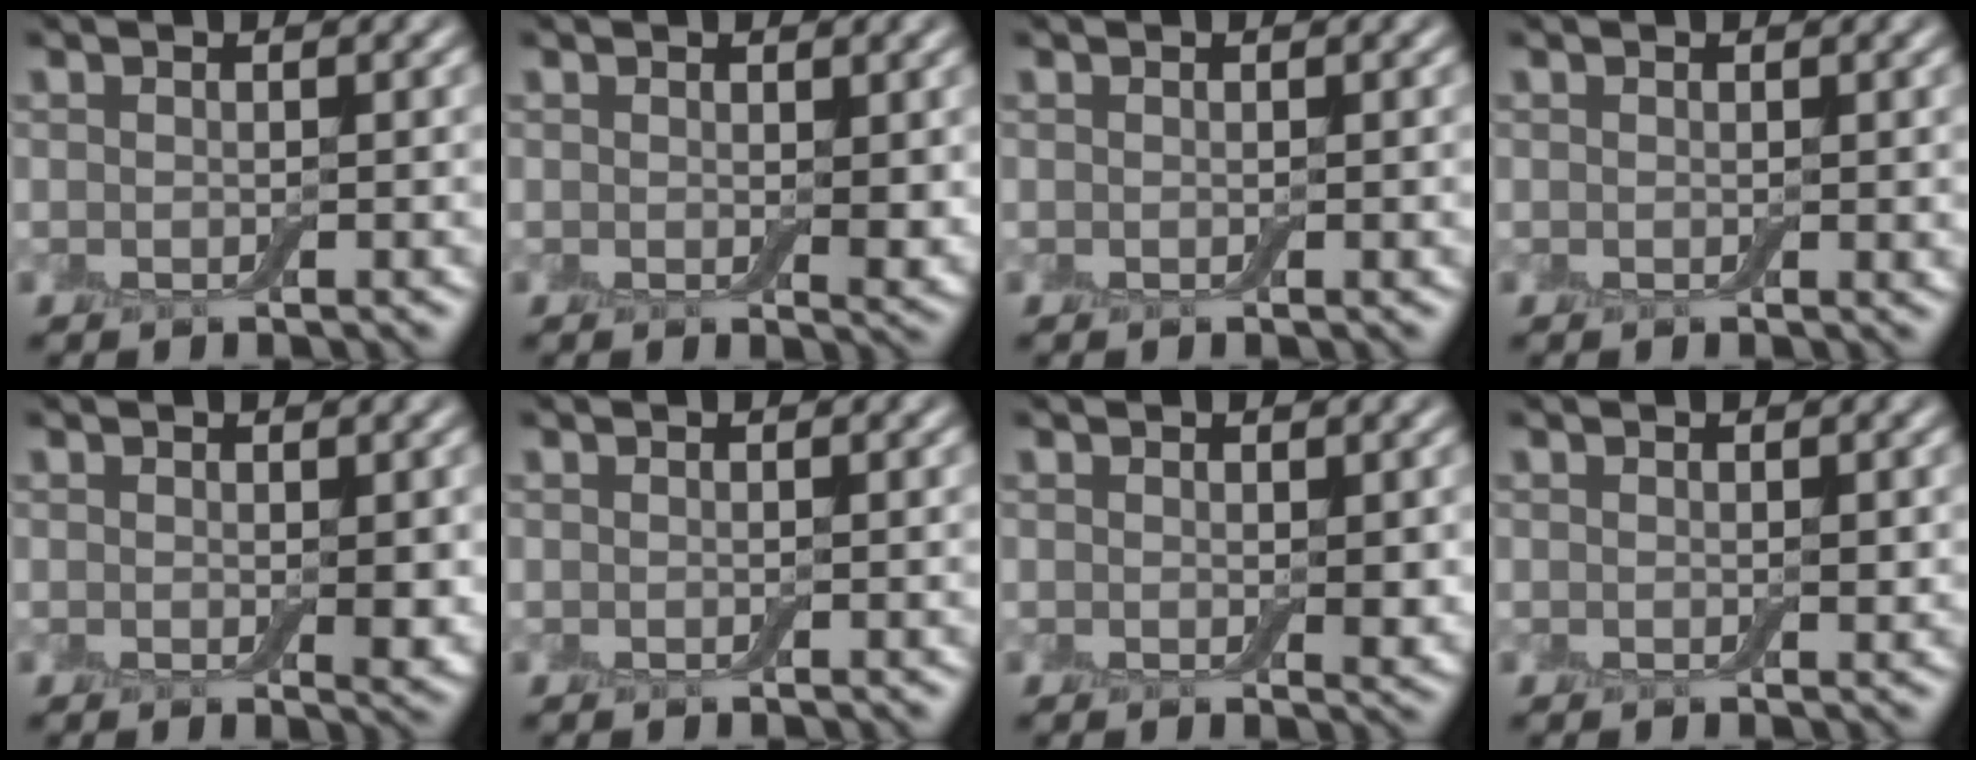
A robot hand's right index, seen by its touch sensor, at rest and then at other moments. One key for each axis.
{"total": 1.9, "fx": 0.4, "fy": 0.9, "fz": 1.7, "tx": -0.019, "ty": -0.007, "tz": 0.009}
{"total": 0.0}
{"total": 0.5, "fx": 0.2, "fy": 0.3, "fz": 0.3, "tx": -0.001, "ty": 0.001, "tz": 0.002}
{"total": 2.0, "fx": 0.1, "fy": 0.8, "fz": 1.8, "tx": -0.022, "ty": -0.007, "tz": 0.003}
{"total": 0.0}
{"total": 1.6, "fx": 0.2, "fy": 0.8, "fz": 1.4, "tx": -0.014, "ty": -0.005, "tz": 0.005}
{"total": 0.6, "fx": 0.1, "fy": 0.4, "fz": 0.5, "tx": -0.004, "ty": -0.001, "tz": 0.001}